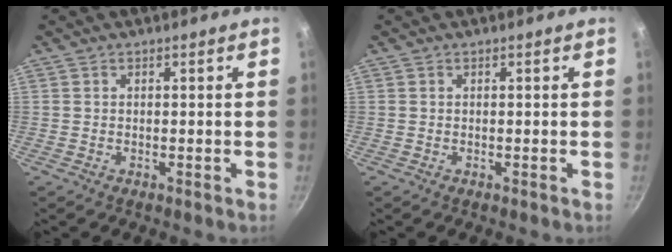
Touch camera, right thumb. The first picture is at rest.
{"total": 0.0}